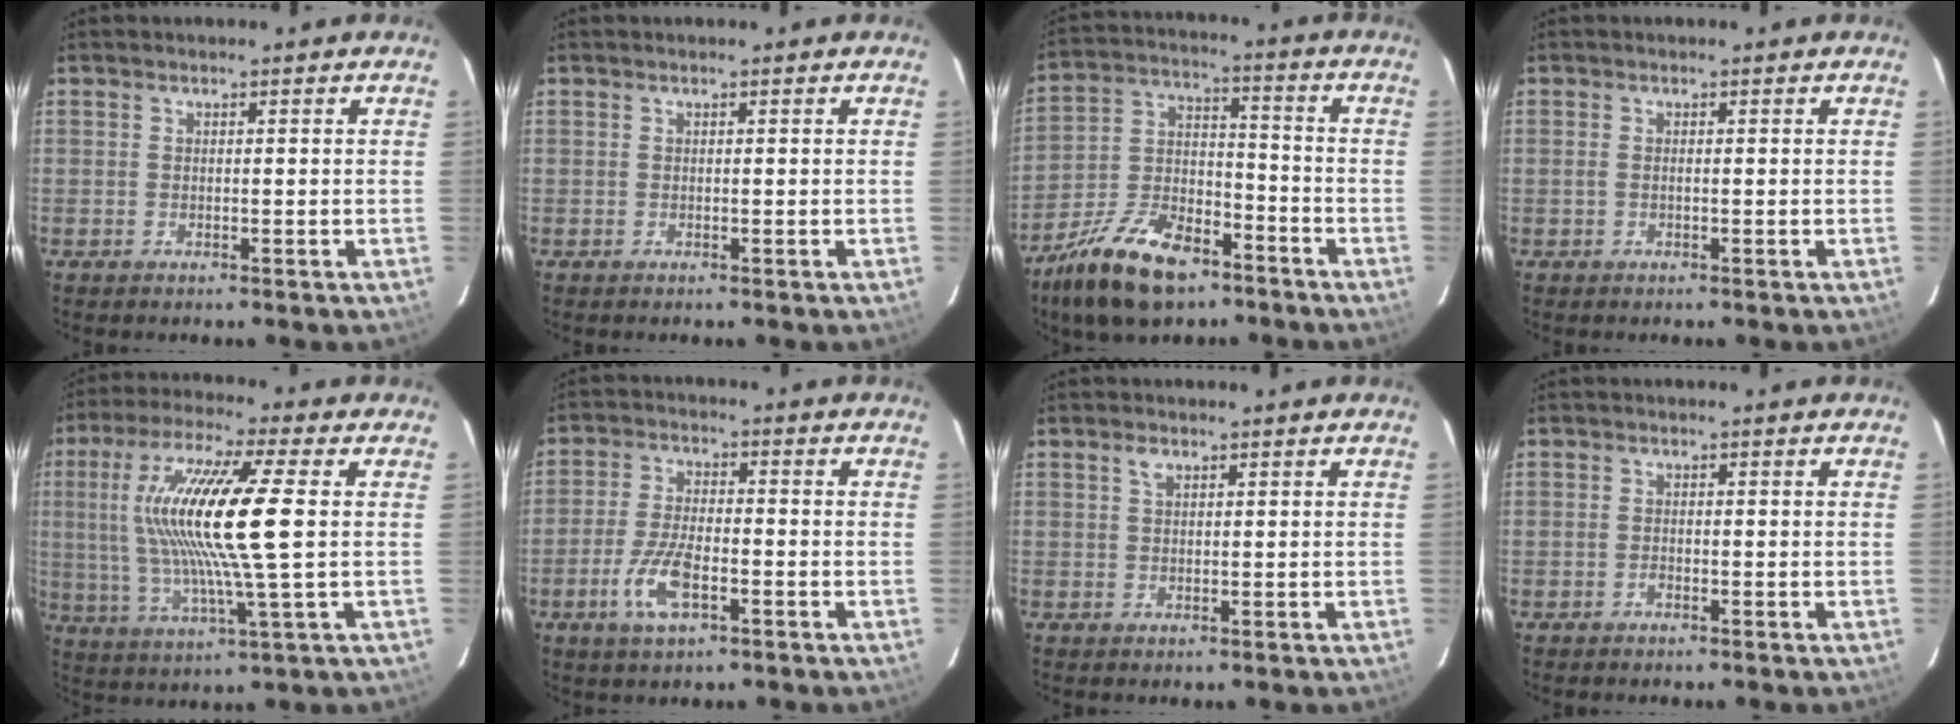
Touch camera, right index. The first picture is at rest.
{"total": 0.0}
{"total": 17.1, "force": [-11.5, 8.0, 9.9], "torque": [-0.213, -0.004, -0.202]}
{"total": 0.9, "force": [-0.2, 0.3, 0.8], "torque": [-0.019, 0.001, -0.005]}
{"total": 17.6, "force": [2.2, 1.6, 17.4], "torque": [-0.332, 0.003, 0.043]}
{"total": 8.2, "force": [-3.5, 3.0, 6.8], "torque": [-0.148, -0.005, -0.068]}
{"total": 1.4, "force": [0.8, 0.8, 0.8], "torque": [-0.017, 0.004, 0.014]}
{"total": 0.7, "force": [-0.5, 0.4, 0.4], "torque": [-0.006, 0.001, -0.011]}